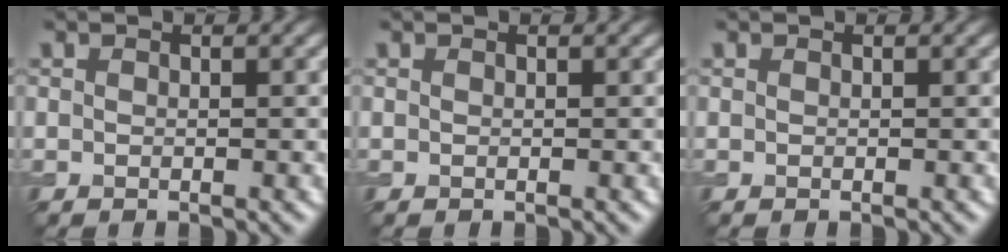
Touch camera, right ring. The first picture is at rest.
{"total": 0.0}
{"total": 0.0}